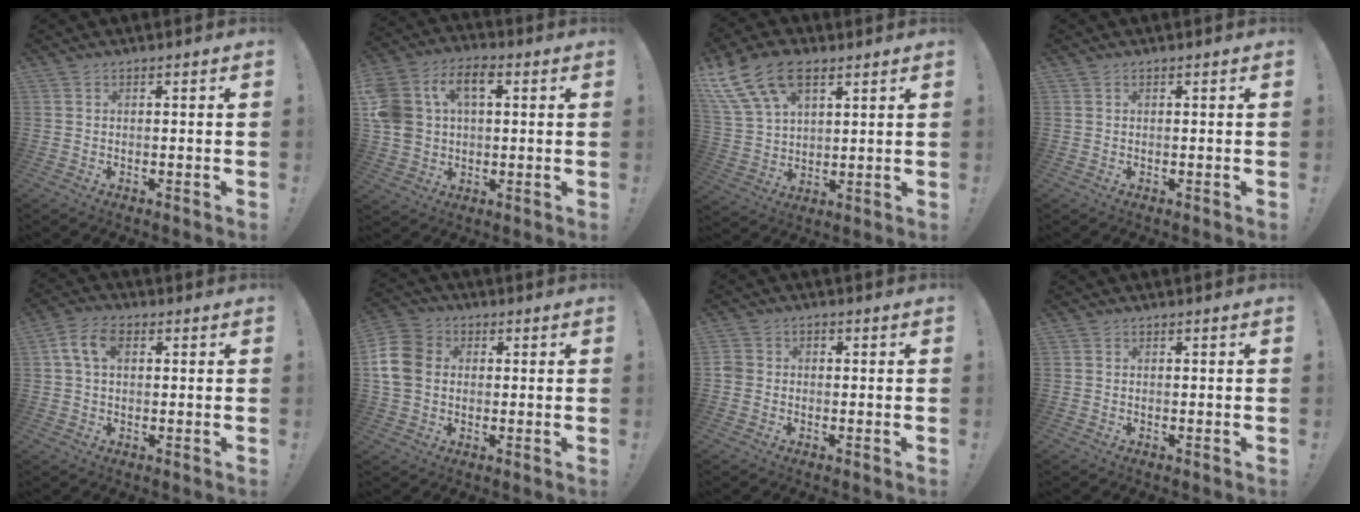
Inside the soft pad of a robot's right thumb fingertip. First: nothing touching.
{"total": 13.5, "force": [3.9, 9.9, 8.4], "torque": [-0.174, -0.002, 0.075]}
{"total": 16.0, "force": [8.6, 9.4, 9.6], "torque": [-0.194, -0.037, 0.163]}
{"total": 0.0}
{"total": 7.4, "force": [1.9, 4.5, 5.5], "torque": [-0.109, 0.013, 0.037]}
{"total": 11.1, "force": [0.8, 8.9, 6.5], "torque": [-0.134, 0.011, 0.018]}
{"total": 2.7, "force": [-1.0, 2.3, 1.1], "torque": [-0.022, 0.015, -0.016]}
{"total": 0.0}